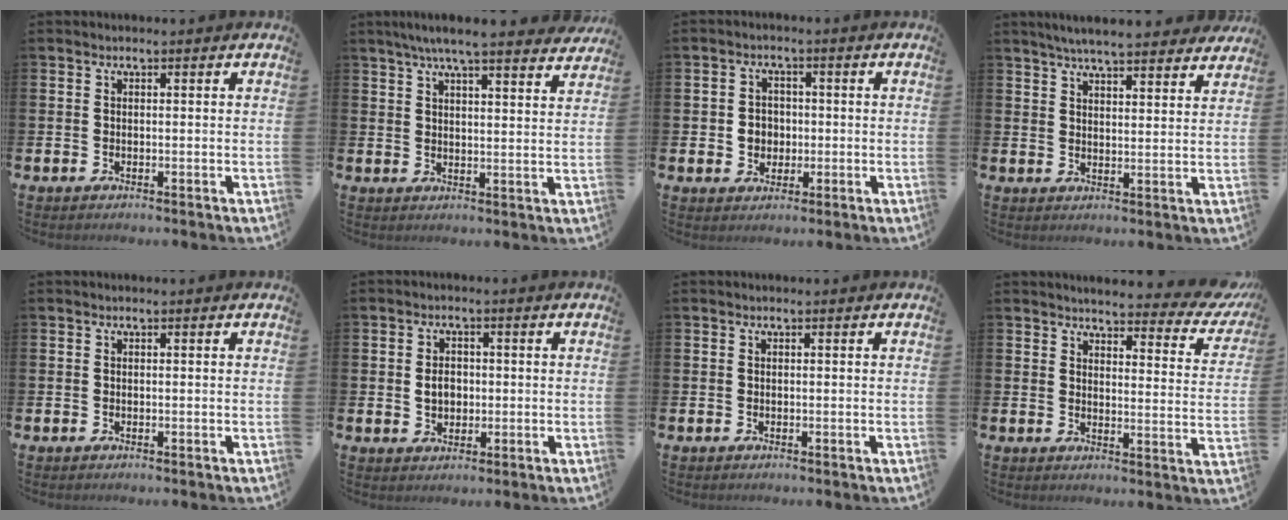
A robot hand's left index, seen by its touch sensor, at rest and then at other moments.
{"total": 6.5, "force": [6.0, 0.2, 2.6], "torque": [-0.054, -0.025, 0.103]}
{"total": 3.1, "force": [-0.1, 3.0, 0.8], "torque": [-0.004, 0.000, -0.013]}
{"total": 5.8, "force": [5.5, 0.3, 1.6], "torque": [-0.034, -0.031, 0.096]}
{"total": 0.0}
{"total": 3.0, "force": [0.0, 2.4, 1.8], "torque": [-0.015, 0.002, -0.008]}
{"total": 0.0}
{"total": 4.1, "force": [3.9, 0.9, 0.9], "torque": [-0.016, -0.041, 0.059]}